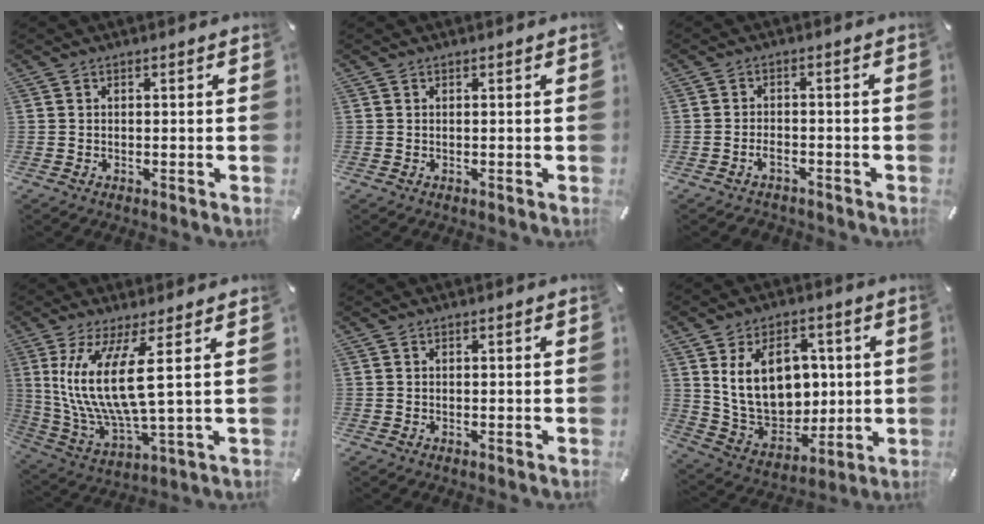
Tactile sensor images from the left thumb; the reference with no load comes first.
{"total": 0.0}
{"total": 3.1, "force": [-1.8, 1.7, 1.7], "torque": [-0.031, 0.009, -0.035]}
{"total": 15.3, "force": [3.6, 3.5, 14.4], "torque": [-0.324, -0.022, 0.051]}
{"total": 0.0}
{"total": 17.2, "force": [3.6, 12.6, 11.1], "torque": [-0.193, -0.008, 0.077]}